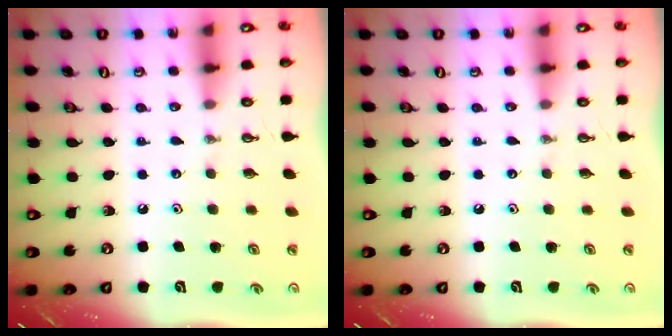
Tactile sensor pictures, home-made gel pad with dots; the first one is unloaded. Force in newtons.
{"total": 0.0}